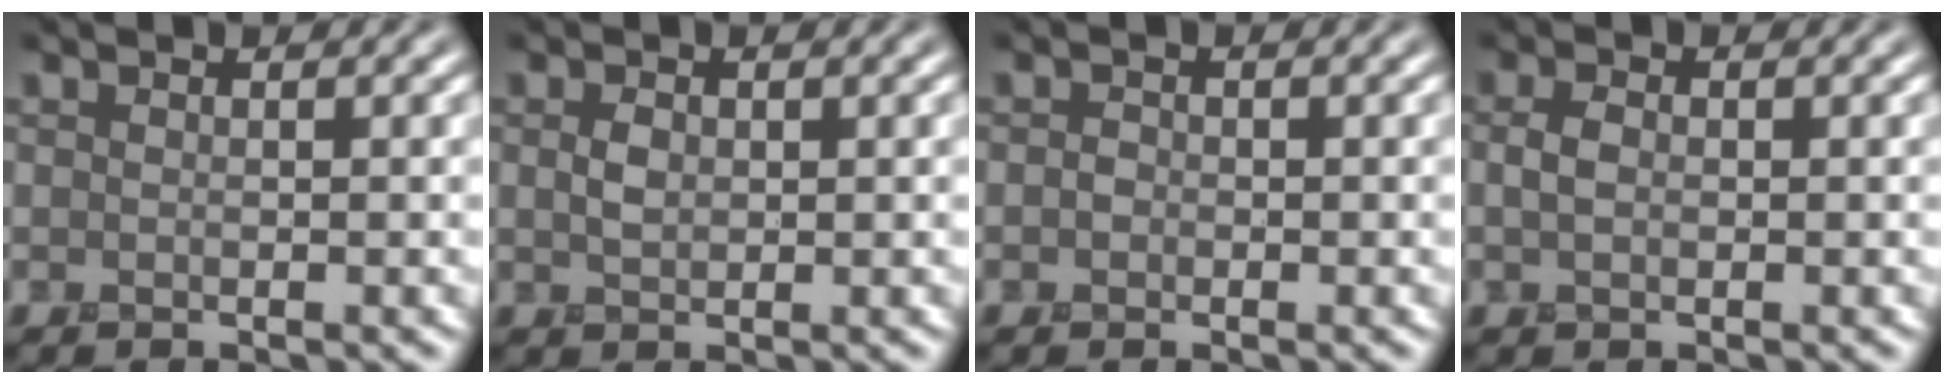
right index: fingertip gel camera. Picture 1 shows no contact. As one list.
[{"total": 1.1, "force": [0.0, 0.8, 0.7], "torque": [-0.018, -0.001, 0.001]}, {"total": 0.9, "force": [-0.3, 0.8, 0.2], "torque": [-0.003, -0.002, -0.013]}, {"total": 1.3, "force": [-0.2, 0.8, 1.0], "torque": [-0.025, 0.001, -0.007]}]